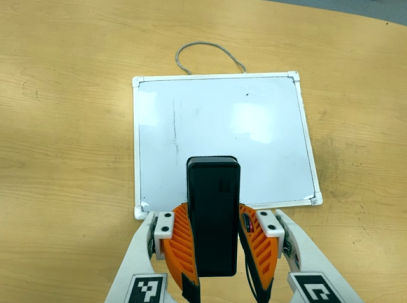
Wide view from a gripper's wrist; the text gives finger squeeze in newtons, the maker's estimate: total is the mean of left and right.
{"total": 6.3, "left": 5.5, "right": 7.1}